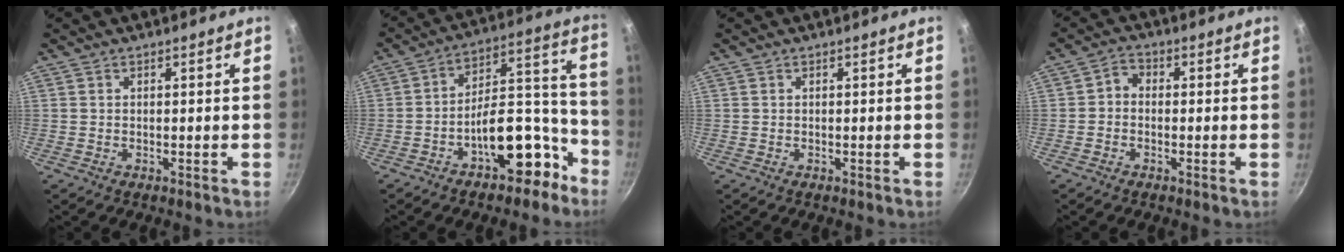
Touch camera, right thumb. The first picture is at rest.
{"total": 15.3, "force": [-8.4, 7.4, 10.4], "torque": [-0.089, 0.109, -0.121]}
{"total": 0.0}
{"total": 2.7, "force": [-0.7, 2.2, 1.5], "torque": [-0.021, 0.017, -0.023]}